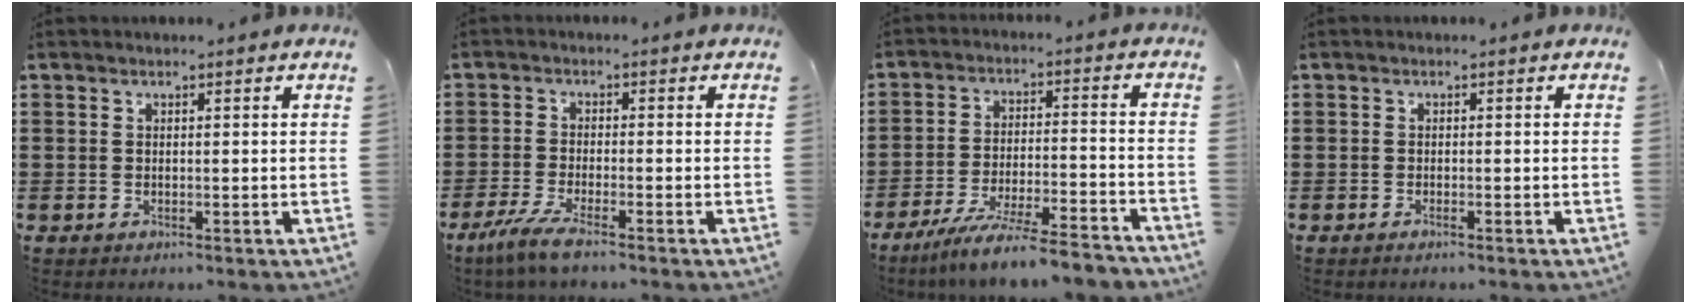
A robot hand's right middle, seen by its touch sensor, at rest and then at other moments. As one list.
[{"total": 4.2, "force": [-3.2, 0.0, 2.8], "torque": [-0.074, -0.017, -0.066]}, {"total": 8.3, "force": [-7.5, -0.3, 3.7], "torque": [-0.066, -0.002, -0.143]}, {"total": 0.5, "force": [-0.4, 0.0, 0.3], "torque": [-0.006, -0.002, -0.007]}]